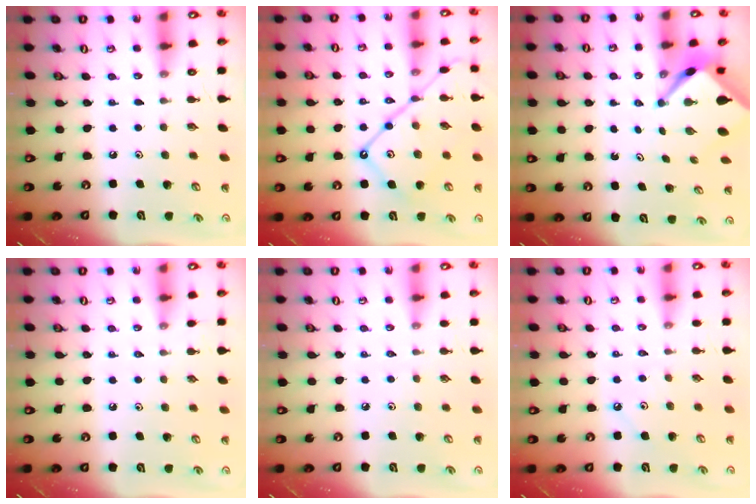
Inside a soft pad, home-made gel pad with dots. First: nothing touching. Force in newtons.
{"total": 15.8, "press": 15.7, "slide": 1.5}
{"total": 3.8, "press": 3.8, "slide": 0.2}
{"total": 1.9, "press": 1.8, "slide": 0.4}
{"total": 2.9, "press": 2.8, "slide": 0.6}
{"total": 4.4, "press": 4.3, "slide": 0.6}